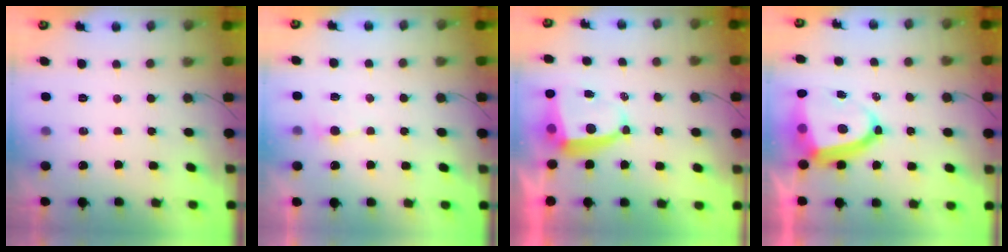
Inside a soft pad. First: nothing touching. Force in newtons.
{"total": 2.7, "press": 2.7, "slide": 0.3}
{"total": 6.6, "press": 6.5, "slide": 0.9}
{"total": 14.3, "press": 14.2, "slide": 1.6}